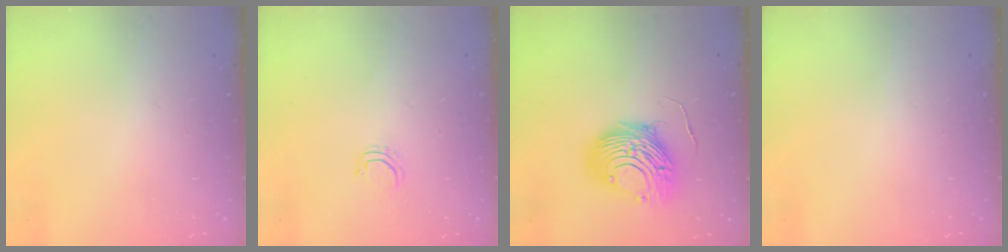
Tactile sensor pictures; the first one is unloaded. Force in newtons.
{"total": 3.8, "press": 3.8, "slide": 0.2}
{"total": 12.5, "press": 12.4, "slide": 1.4}
{"total": 0.0}